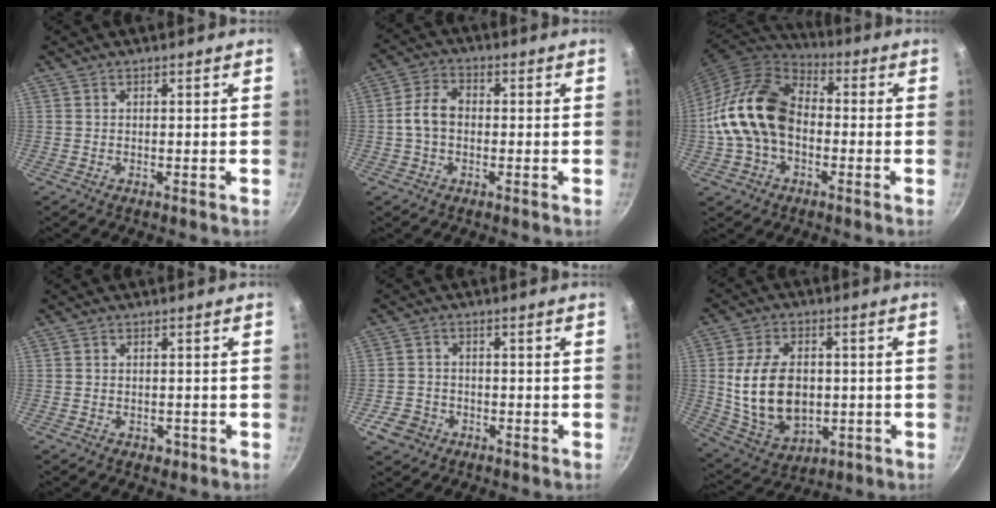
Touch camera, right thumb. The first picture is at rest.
{"total": 6.0, "force": [-0.5, 4.4, 4.2], "torque": [-0.069, 0.024, -0.018]}
{"total": 18.2, "force": [-1.7, 12.9, 12.7], "torque": [-0.214, 0.044, -0.043]}
{"total": 1.9, "force": [-0.9, 1.4, 0.8], "torque": [-0.008, 0.007, -0.008]}
{"total": 5.1, "force": [-2.6, 4.1, 1.6], "torque": [-0.023, 0.027, -0.044]}
{"total": 16.2, "force": [-0.5, 11.1, 11.9], "torque": [-0.197, 0.004, 0.009]}